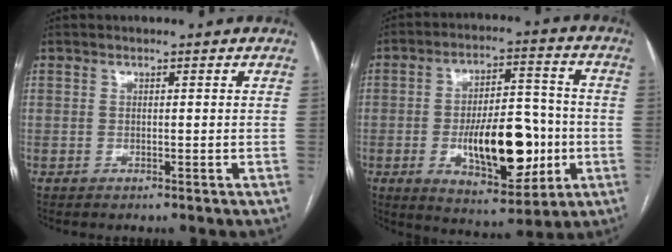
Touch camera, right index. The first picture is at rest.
{"total": 15.9, "force": [-3.3, 6.3, 14.2], "torque": [-0.227, 0.010, -0.042]}